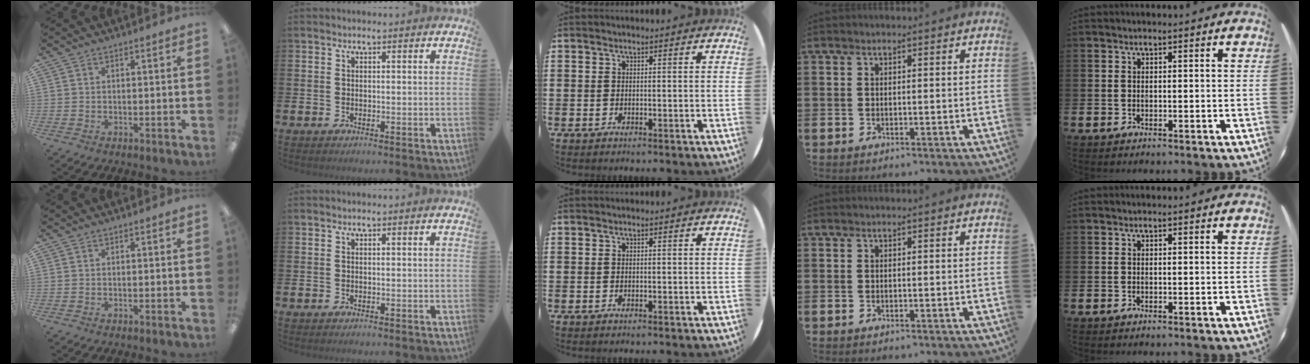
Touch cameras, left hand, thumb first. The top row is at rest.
{}